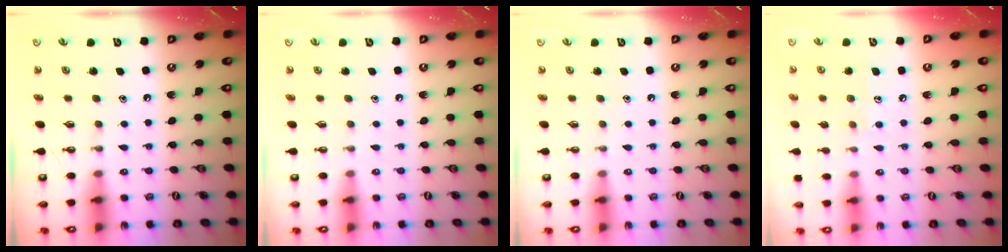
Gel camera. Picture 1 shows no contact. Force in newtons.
{"total": 0.0}
{"total": 0.0}
{"total": 6.9, "press": 6.9, "slide": 0.7}